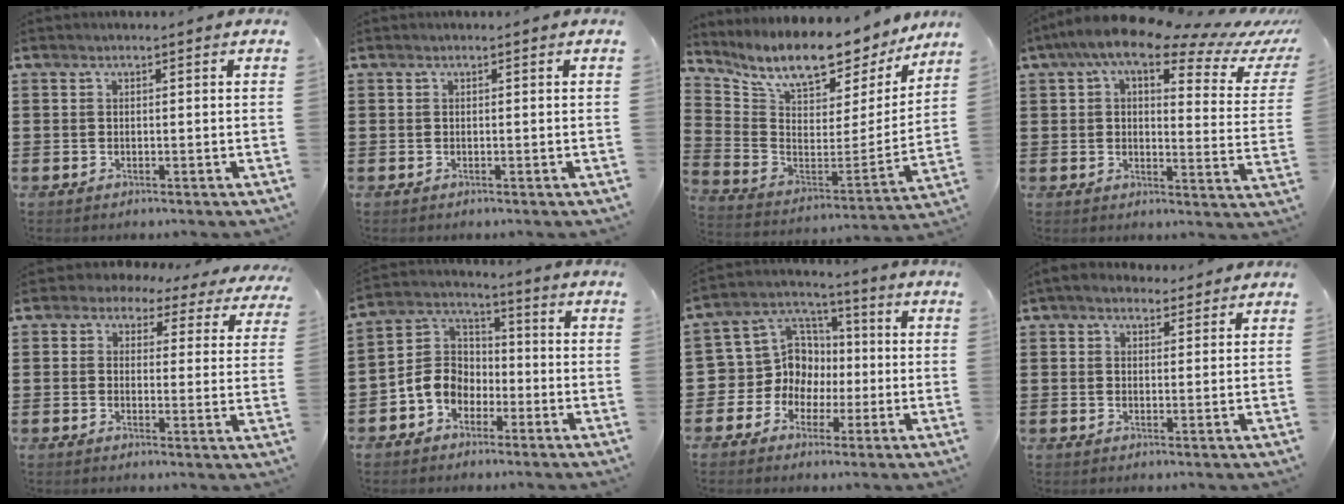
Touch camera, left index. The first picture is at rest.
{"total": 0.0}
{"total": 10.3, "force": [8.9, 2.4, 4.6], "torque": [-0.110, -0.075, 0.148]}
{"total": 11.3, "force": [7.9, 2.5, 7.6], "torque": [-0.150, -0.032, 0.131]}
{"total": 2.8, "force": [2.0, 1.8, 0.8], "torque": [-0.031, -0.010, 0.031]}
{"total": 6.7, "force": [-3.0, 5.4, 2.6], "torque": [-0.084, 0.011, -0.066]}
{"total": 9.3, "force": [-0.6, 9.1, 2.1], "torque": [-0.099, -0.004, -0.012]}
{"total": 4.1, "force": [3.5, 1.7, 1.4], "torque": [-0.038, 0.002, 0.066]}